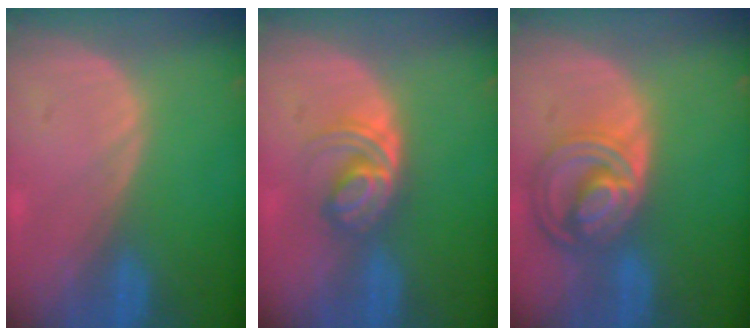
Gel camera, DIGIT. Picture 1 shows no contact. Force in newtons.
{"total": 6.0, "press": 5.2, "slide": 2.8}
{"total": 8.6, "press": 7.4, "slide": 4.4}